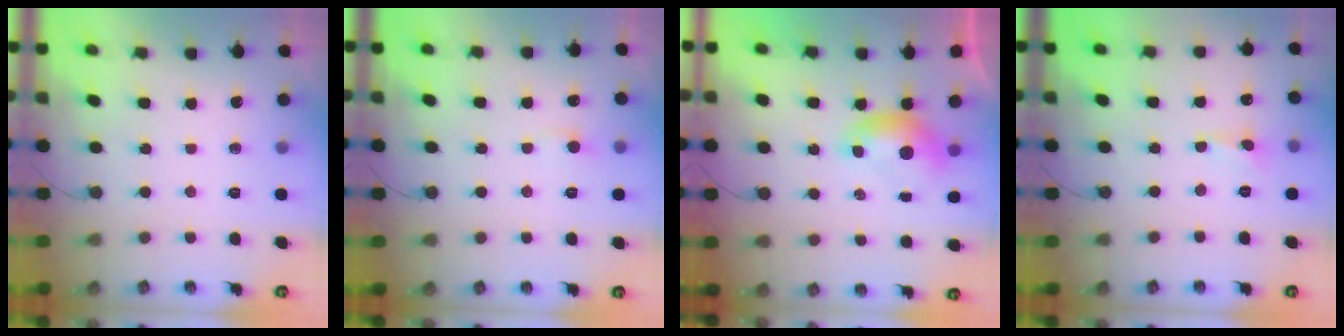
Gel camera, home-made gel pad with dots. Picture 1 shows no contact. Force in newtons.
{"total": 1.0, "press": 0.8, "slide": 0.5}
{"total": 0.0}
{"total": 0.6, "press": 0.5, "slide": 0.3}